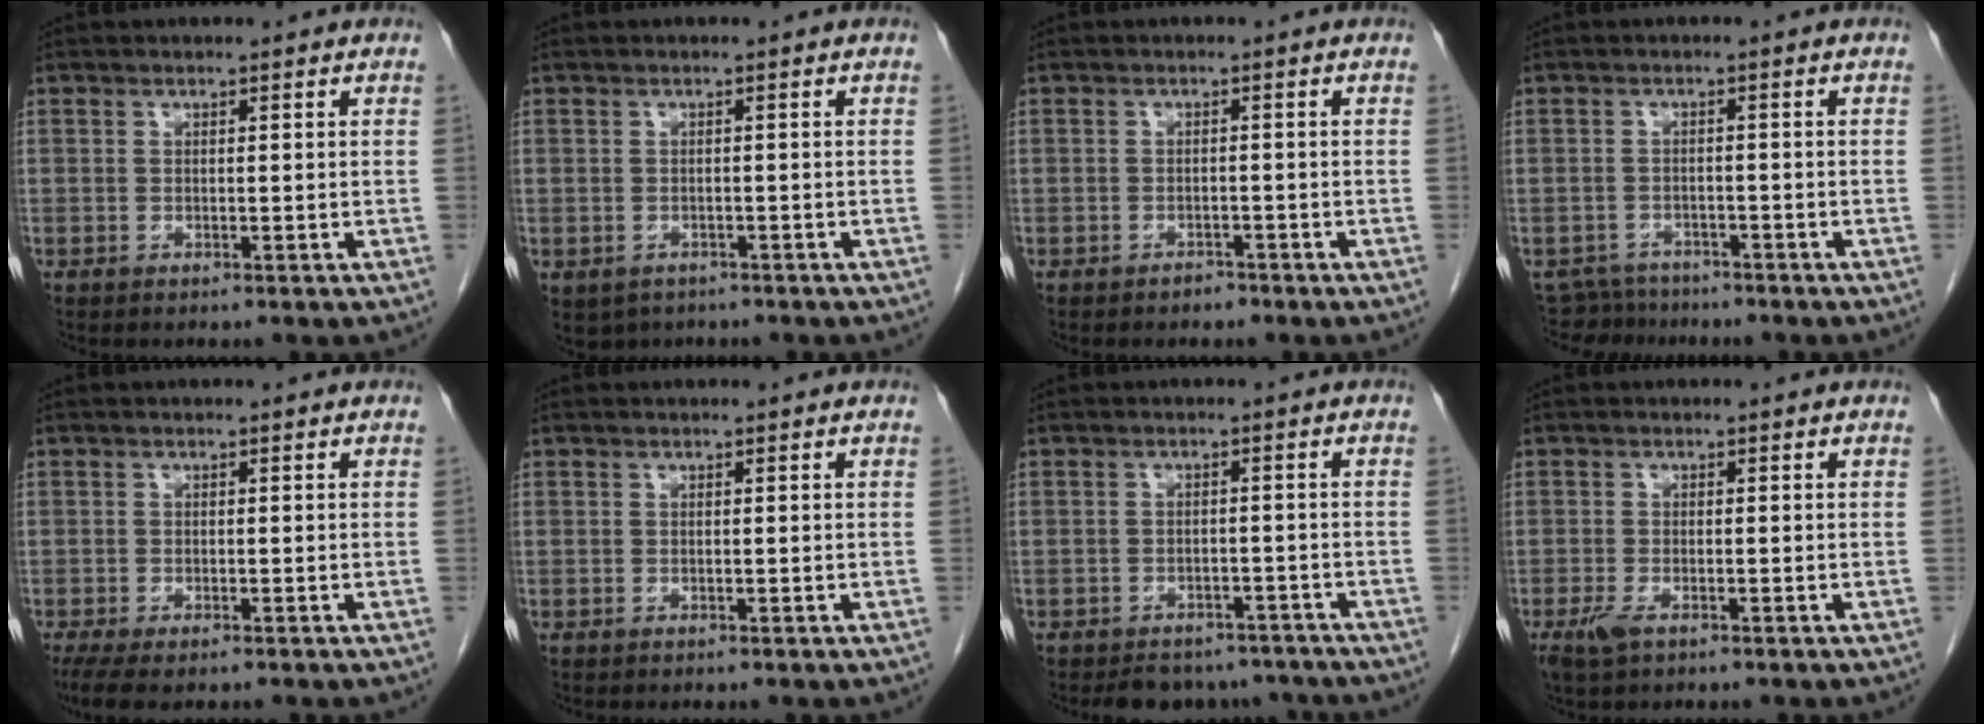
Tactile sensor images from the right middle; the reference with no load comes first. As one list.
[{"total": 4.3, "force": [-2.8, 3.1, 1.0], "torque": [-0.013, 0.002, -0.037]}, {"total": 1.3, "force": [-1.1, 0.6, 0.2], "torque": [-0.009, 0.001, -0.017]}, {"total": 4.6, "force": [-4.3, 1.6, -0.8], "torque": [0.012, 0.001, -0.070]}, {"total": 5.3, "force": [-3.8, 1.7, 3.3], "torque": [-0.058, -0.016, -0.062]}, {"total": 0.0}, {"total": 8.1, "force": [-7.2, 3.5, 1.0], "torque": [0.000, 0.007, -0.087]}, {"total": 2.5, "force": [-1.5, 1.0, 1.8], "torque": [-0.044, -0.004, -0.024]}]